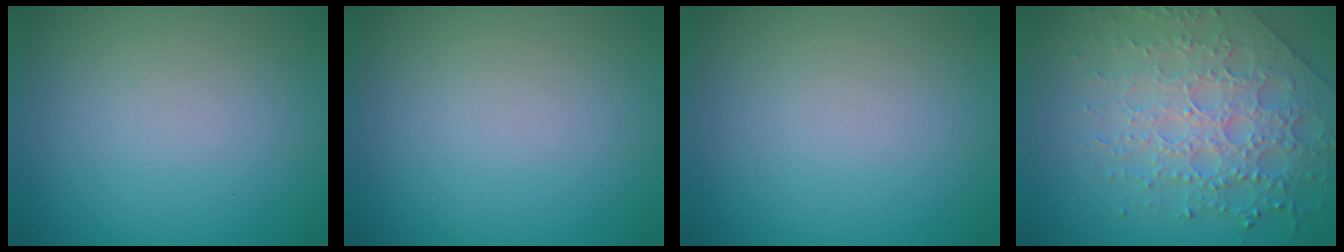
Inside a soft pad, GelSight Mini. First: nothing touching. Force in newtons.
{"total": 0.0}
{"total": 0.0}
{"total": 5.7, "press": 5.0, "slide": 2.8}